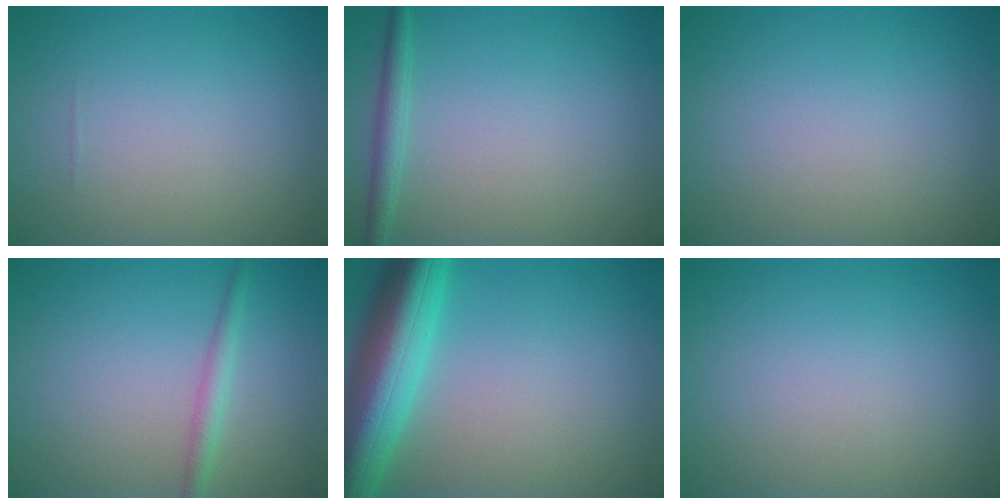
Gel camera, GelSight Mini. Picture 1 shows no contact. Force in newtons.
{"total": 1.8, "press": 1.8, "slide": 0.1}
{"total": 0.0}
{"total": 1.8, "press": 1.8, "slide": 0.0}
{"total": 9.4, "press": 9.4, "slide": 0.5}
{"total": 0.0}